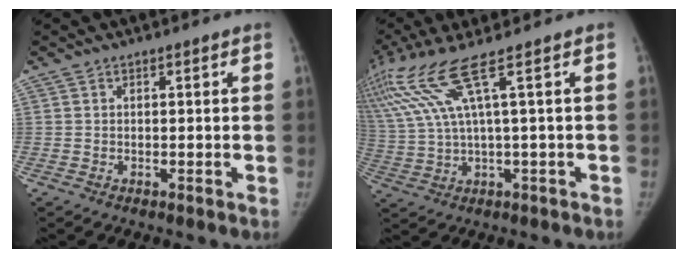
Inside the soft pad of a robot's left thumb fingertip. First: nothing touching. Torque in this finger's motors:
{"motor_torque": [0.42, 0.12, 1.79, -0.98, 0.21]}